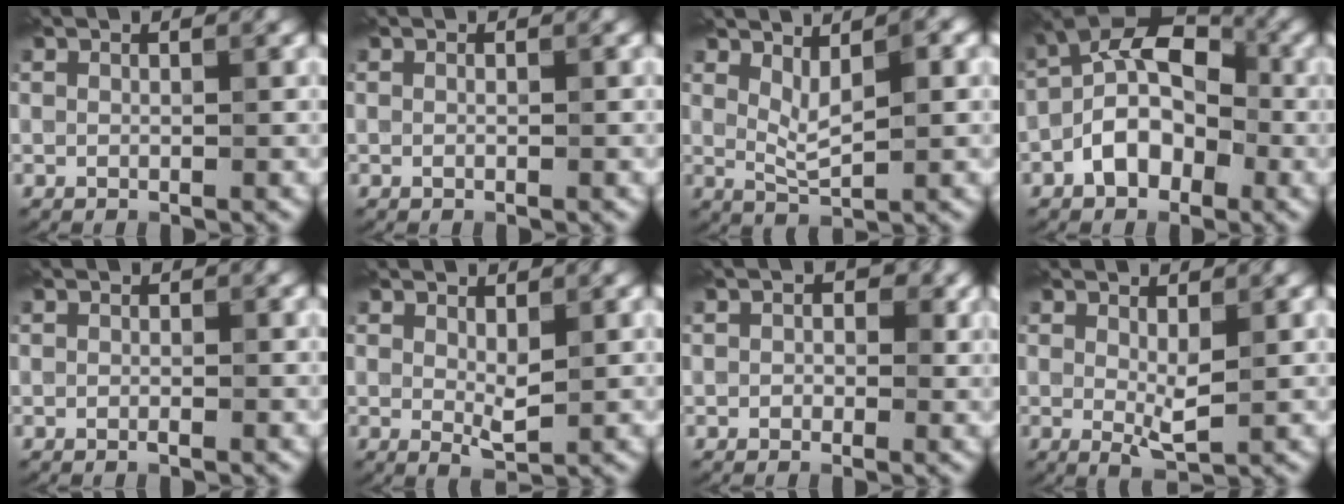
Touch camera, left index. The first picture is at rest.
{"total": 0.6, "force": [-0.5, -0.2, -0.3], "torque": [-0.001, -0.002, -0.002]}
{"total": 2.8, "force": [0.8, 1.0, 2.6], "torque": [-0.054, -0.003, 0.023]}
{"total": 7.0, "force": [-2.7, 4.4, 4.7], "torque": [-0.081, 0.013, -0.053]}
{"total": 0.8, "force": [-0.8, -0.1, -0.2], "torque": [-0.001, -0.003, -0.005]}
{"total": 1.3, "force": [0.1, 0.5, 1.2], "torque": [-0.027, -0.008, 0.013]}
{"total": 2.0, "force": [-0.1, 1.7, 1.0], "torque": [-0.003, -0.003, -0.002]}
{"total": 1.7, "force": [-0.1, 0.4, 1.6], "torque": [-0.036, -0.012, 0.008]}